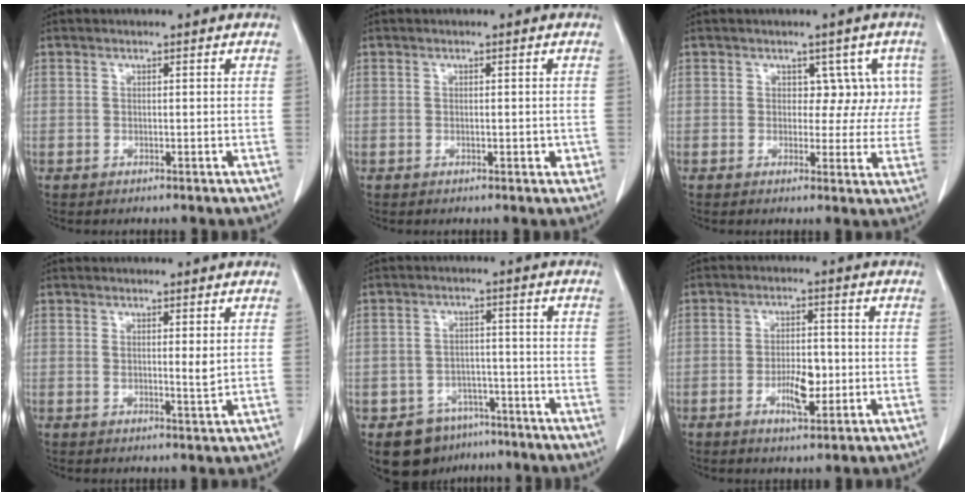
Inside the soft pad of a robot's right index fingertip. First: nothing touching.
{"total": 1.5, "force": [-0.2, 0.8, 1.3], "torque": [-0.014, 0.001, -0.001]}
{"total": 4.9, "force": [1.4, 3.7, 3.0], "torque": [-0.006, 0.013, 0.014]}
{"total": 2.2, "force": [0.8, 0.3, 2.0], "torque": [-0.034, -0.010, 0.013]}
{"total": 7.5, "force": [-5.1, 5.4, 1.2], "torque": [-0.011, 0.015, -0.070]}
{"total": 5.8, "force": [-1.6, 2.1, 5.1], "torque": [-0.091, -0.001, -0.022]}